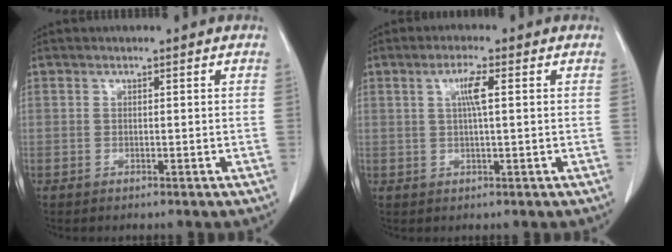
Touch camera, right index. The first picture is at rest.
{"total": 3.4, "force": [0.9, 0.2, 3.2], "torque": [-0.060, 0.003, 0.014]}